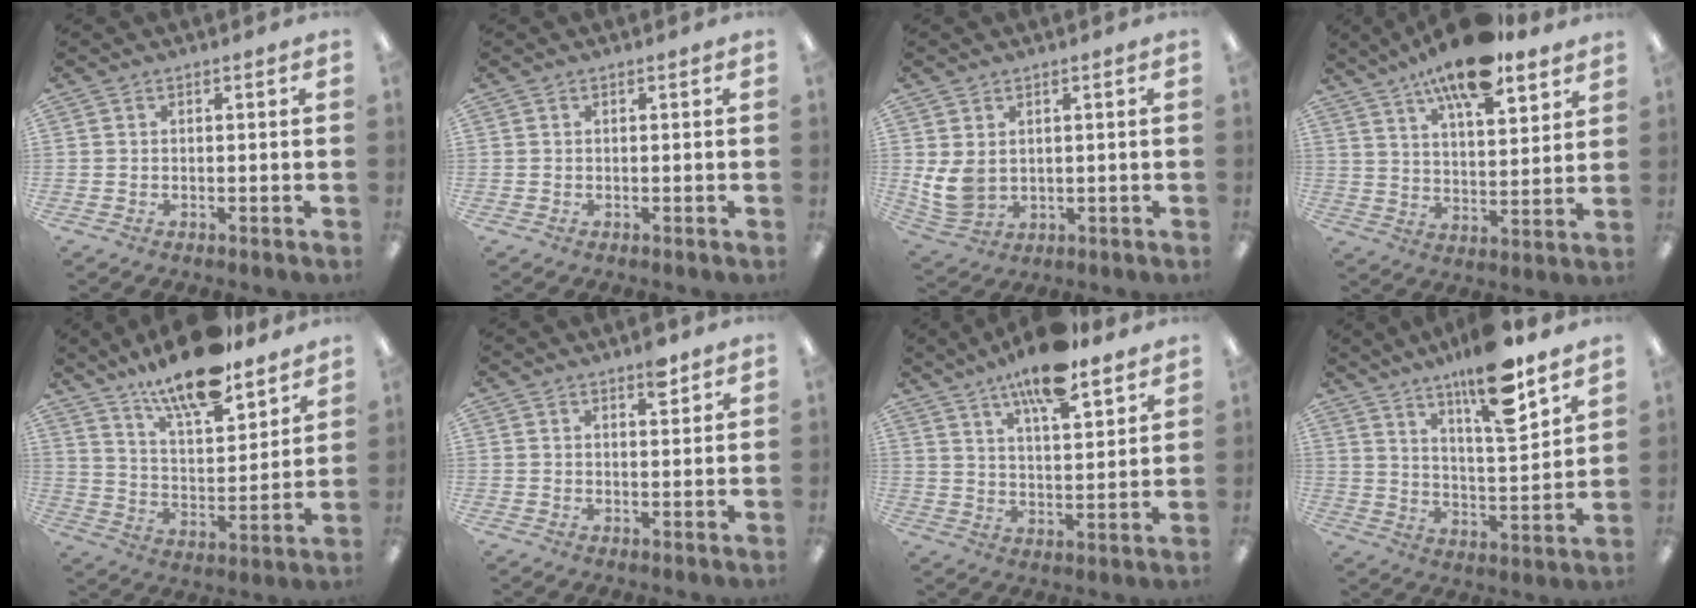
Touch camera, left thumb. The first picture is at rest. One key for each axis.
{"total": 0.0}
{"total": 7.0, "fx": 1.3, "fy": 5.3, "fz": 4.4, "tx": -0.106, "ty": 0.000, "tz": 0.029}
{"total": 15.2, "fx": 11.1, "fy": 4.9, "fz": 9.0, "tx": -0.146, "ty": -0.055, "tz": 0.187}
{"total": 16.3, "fx": 13.2, "fy": 4.3, "fz": 8.5, "tx": -0.152, "ty": -0.081, "tz": 0.227}
{"total": 3.8, "fx": 2.8, "fy": 1.3, "fz": 2.2, "tx": -0.017, "ty": -0.014, "tz": 0.042}
{"total": 13.3, "fx": 9.9, "fy": 3.8, "fz": 8.0, "tx": -0.131, "ty": -0.049, "tz": 0.168}
{"total": 15.5, "fx": 11.6, "fy": 3.2, "fz": 9.8, "tx": -0.155, "ty": -0.072, "tz": 0.189}